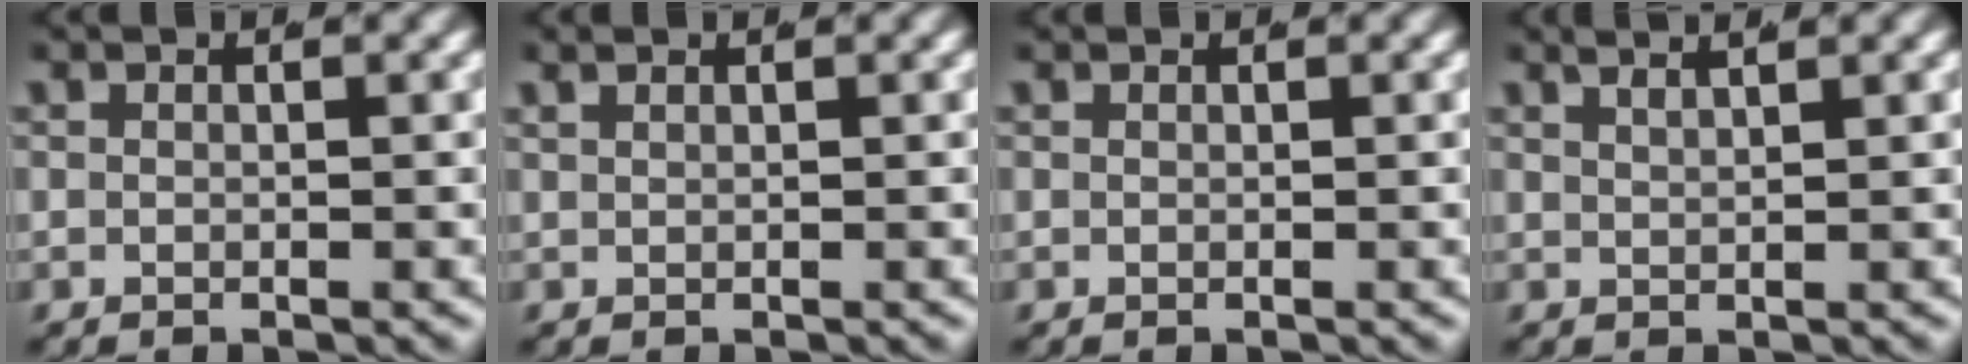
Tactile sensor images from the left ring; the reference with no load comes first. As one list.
[{"total": 0.7, "force": [0.6, -0.3, 0.2], "torque": [-0.001, 0.002, 0.013]}, {"total": 0.0}, {"total": 2.8, "force": [2.4, 0.2, 1.4], "torque": [-0.012, 0.007, 0.041]}]